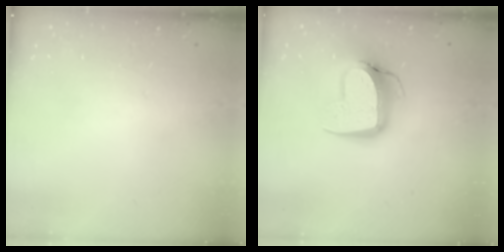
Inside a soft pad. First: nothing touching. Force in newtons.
{"total": 12.9, "press": 12.9, "slide": 1.2}